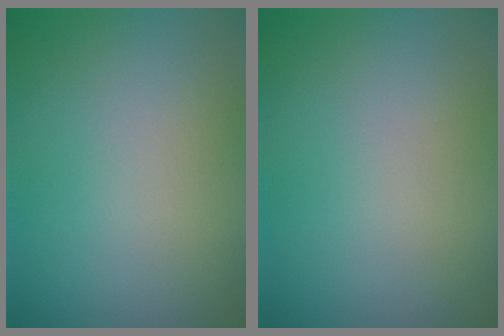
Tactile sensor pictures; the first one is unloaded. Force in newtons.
{"total": 0.0}